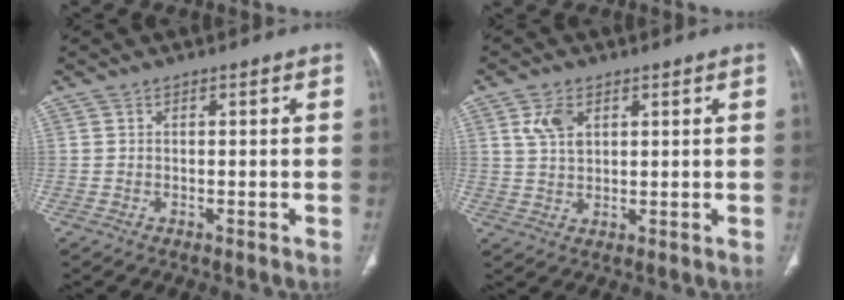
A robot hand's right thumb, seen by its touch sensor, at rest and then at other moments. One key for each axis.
{"total": 4.9, "fx": 2.1, "fy": 3.0, "fz": 3.4, "tx": -0.059, "ty": -0.006, "tz": 0.046}